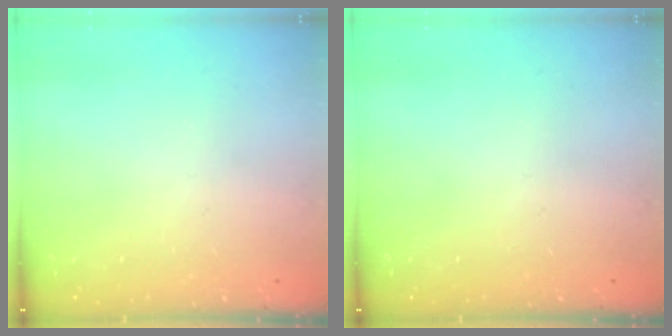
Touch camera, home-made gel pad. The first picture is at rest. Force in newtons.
{"total": 0.0}